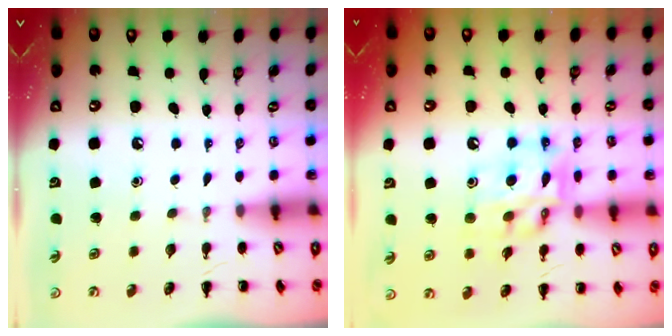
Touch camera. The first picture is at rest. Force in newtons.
{"total": 13.2, "press": 12.9, "slide": 2.7}